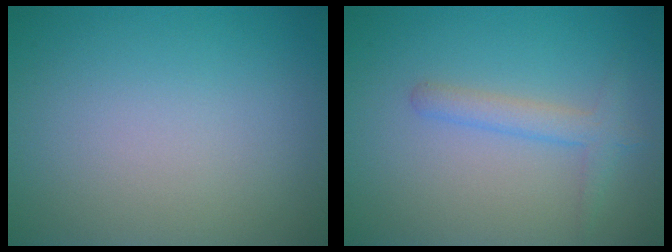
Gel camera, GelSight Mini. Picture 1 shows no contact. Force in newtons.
{"total": 2.1, "press": 2.1, "slide": 0.1}